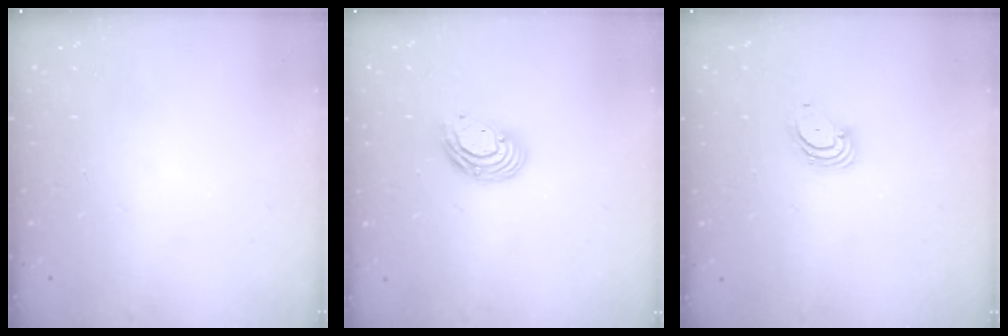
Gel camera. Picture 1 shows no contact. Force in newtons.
{"total": 8.4, "press": 8.3, "slide": 1.5}
{"total": 3.6, "press": 3.6, "slide": 0.3}